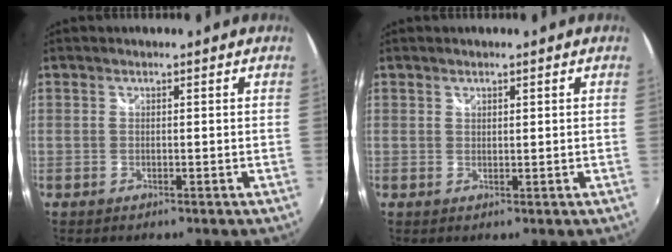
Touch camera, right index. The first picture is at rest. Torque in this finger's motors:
{"motor_torque": [-0.10, 0.00, -0.04, -0.01]}